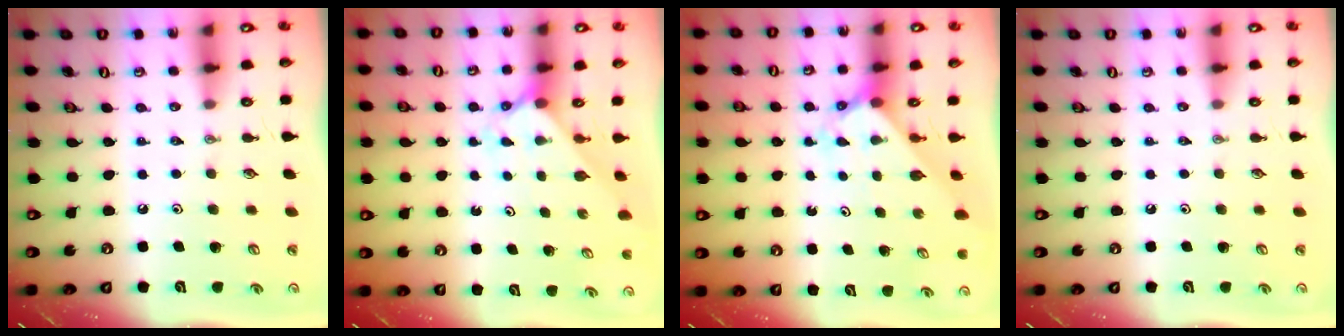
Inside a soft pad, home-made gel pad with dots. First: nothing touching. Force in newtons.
{"total": 2.1, "press": 2.1, "slide": 0.3}
{"total": 2.3, "press": 2.3, "slide": 0.2}
{"total": 0.0}